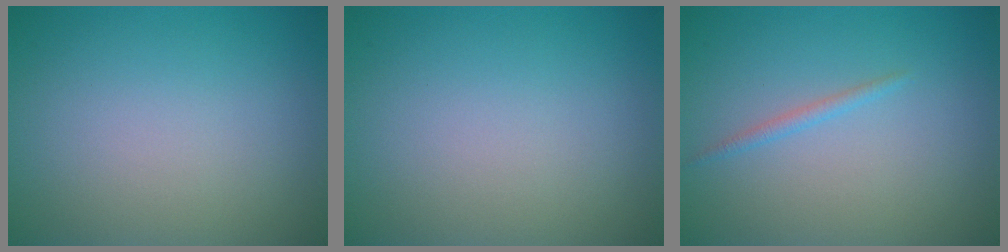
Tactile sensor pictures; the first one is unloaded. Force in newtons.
{"total": 0.0}
{"total": 0.5, "press": 0.5, "slide": 0.1}